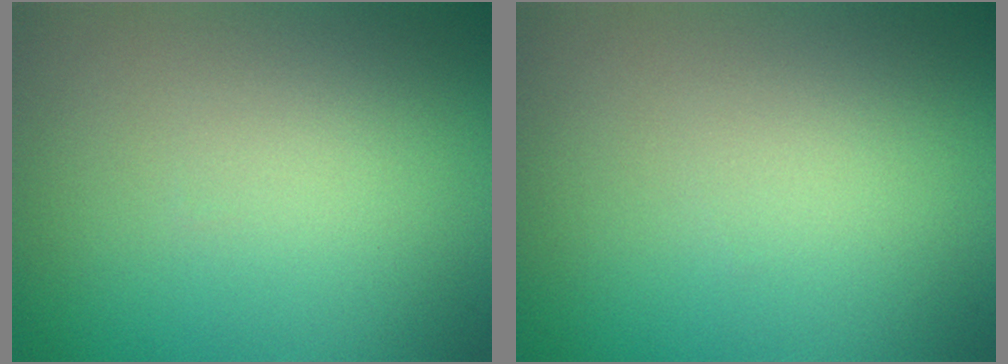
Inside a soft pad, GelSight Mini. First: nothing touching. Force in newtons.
{"total": 0.0}